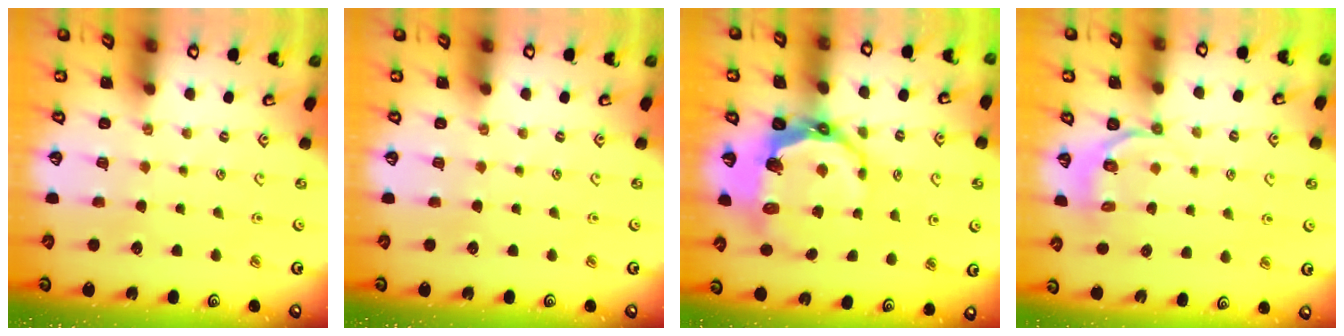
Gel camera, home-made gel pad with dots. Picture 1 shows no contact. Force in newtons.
{"total": 0.0}
{"total": 11.7, "press": 10.6, "slide": 4.9}
{"total": 4.1, "press": 3.3, "slide": 2.6}